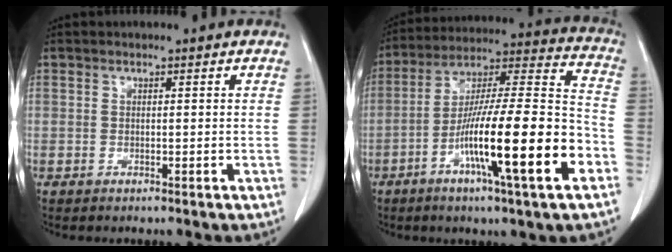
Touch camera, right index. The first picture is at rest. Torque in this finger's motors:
{"motor_torque": [1.56, -0.58, 1.04, 0.21]}